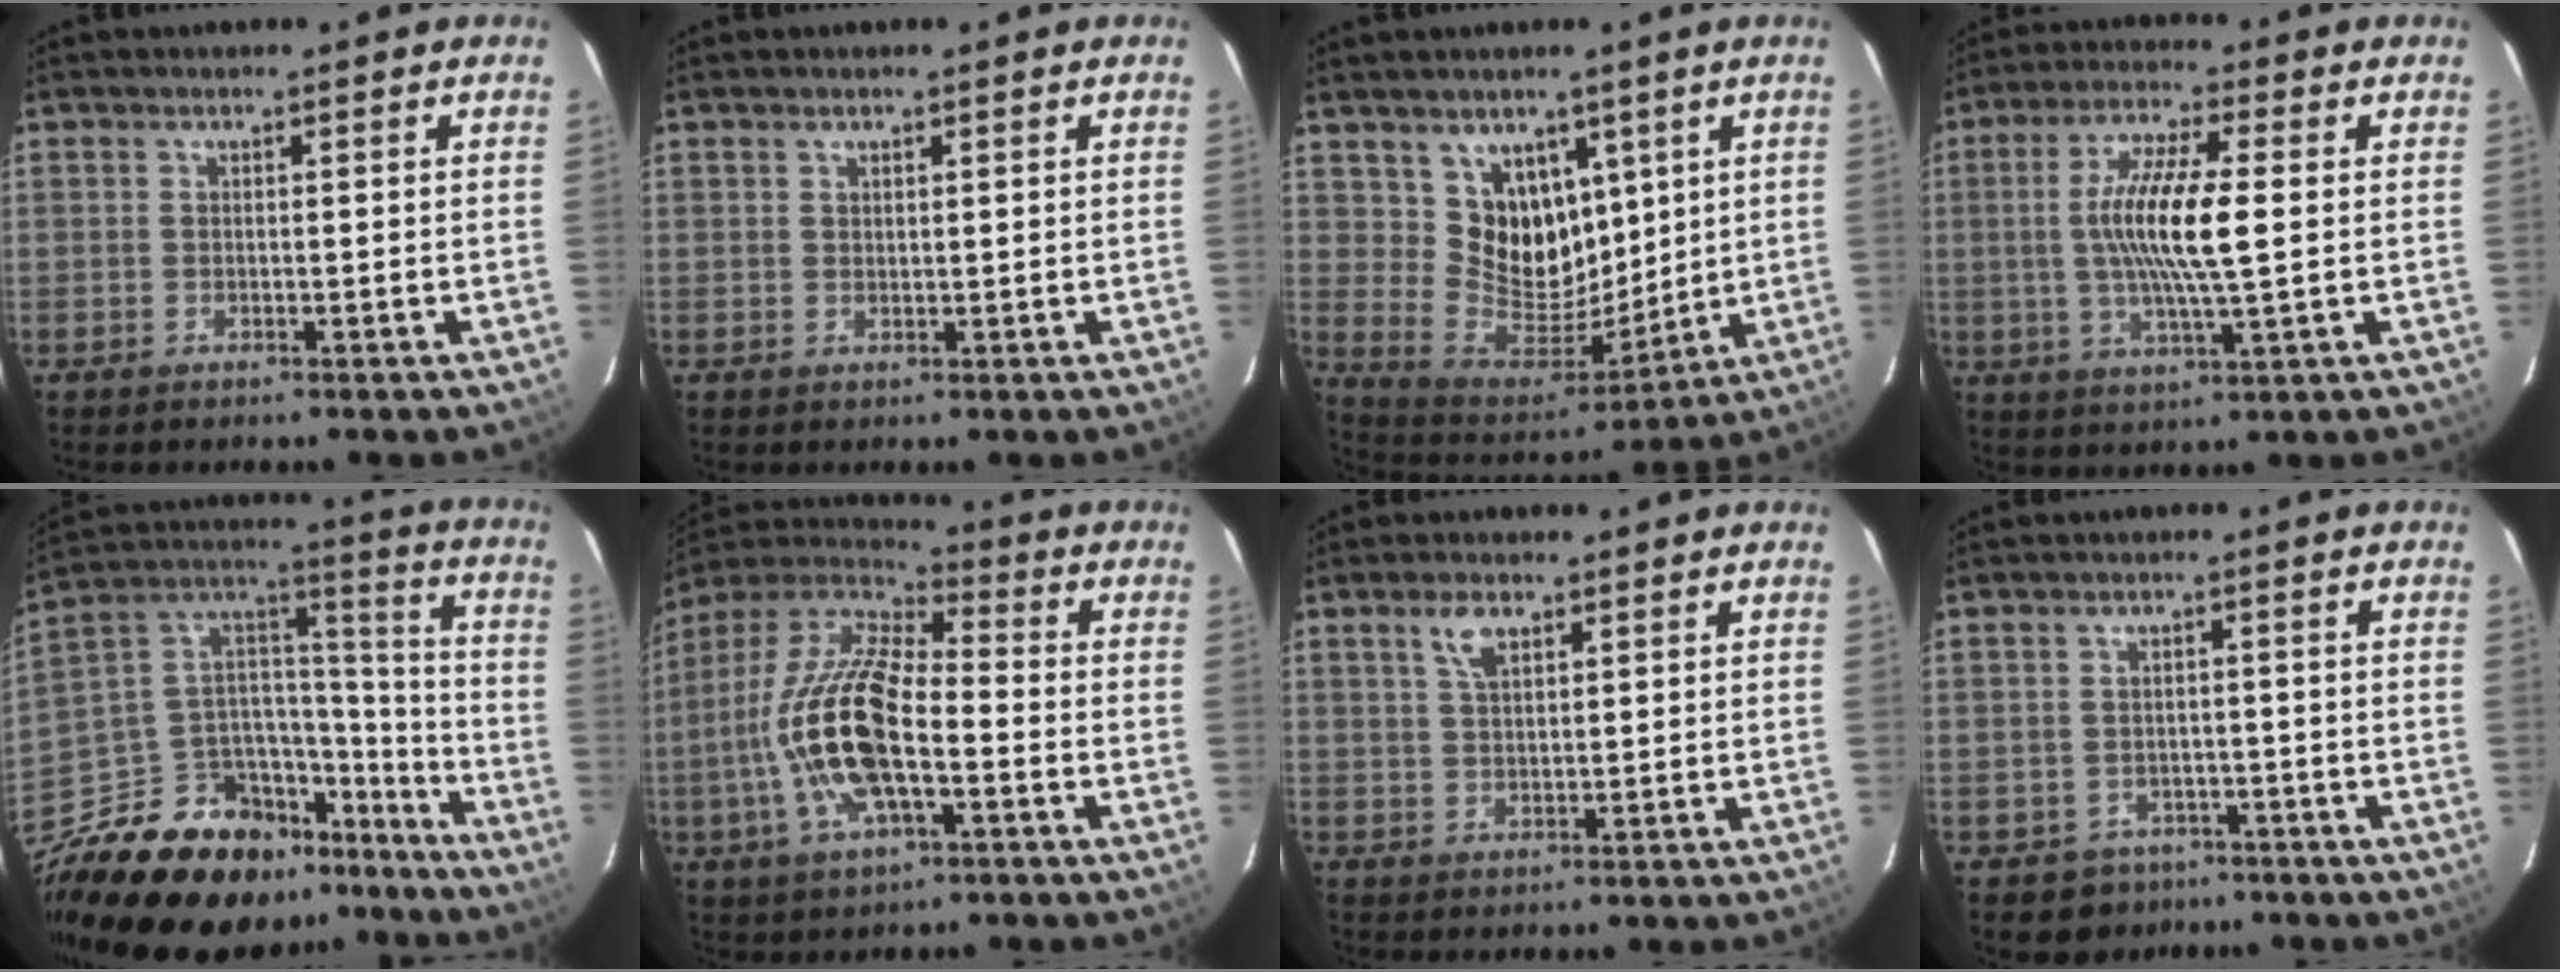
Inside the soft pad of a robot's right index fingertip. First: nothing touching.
{"total": 0.8, "force": [0.7, 0.4, 0.3], "torque": [-0.005, 0.001, 0.013]}
{"total": 11.9, "force": [6.1, 9.2, 4.4], "torque": [-0.078, -0.010, 0.130]}
{"total": 11.9, "force": [0.6, 2.0, 11.8], "torque": [-0.225, 0.001, 0.009]}
{"total": 28.9, "force": [-21.9, 13.5, 13.2], "torque": [-0.265, 0.057, -0.328]}
{"total": 18.4, "force": [-4.2, 7.2, 16.4], "torque": [-0.337, -0.002, -0.089]}
{"total": 3.7, "force": [2.1, 1.7, 2.6], "torque": [-0.048, 0.006, 0.041]}
{"total": 4.8, "force": [-2.8, 3.9, 0.2], "torque": [-0.013, 0.023, -0.034]}